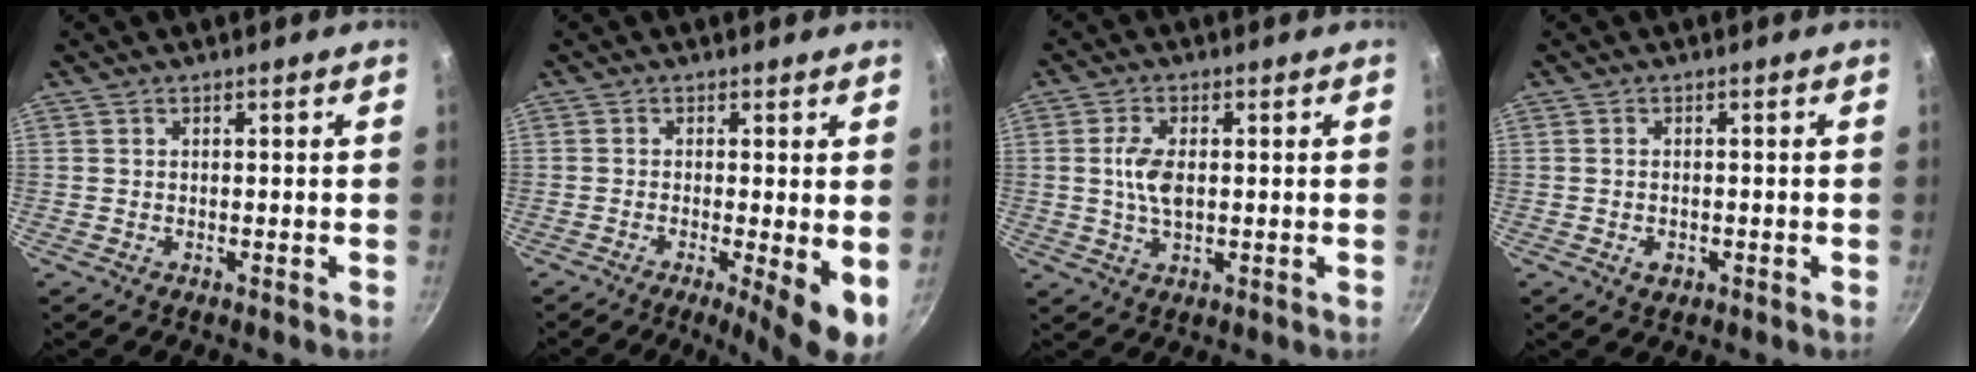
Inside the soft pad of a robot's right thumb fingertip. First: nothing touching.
{"total": 7.3, "force": [-1.3, 1.3, 7.0], "torque": [-0.097, -0.011, -0.019]}
{"total": 5.7, "force": [0.4, 3.1, 4.9], "torque": [-0.095, 0.001, 0.006]}
{"total": 2.0, "force": [-0.7, 1.3, 1.3], "torque": [-0.022, 0.000, -0.011]}